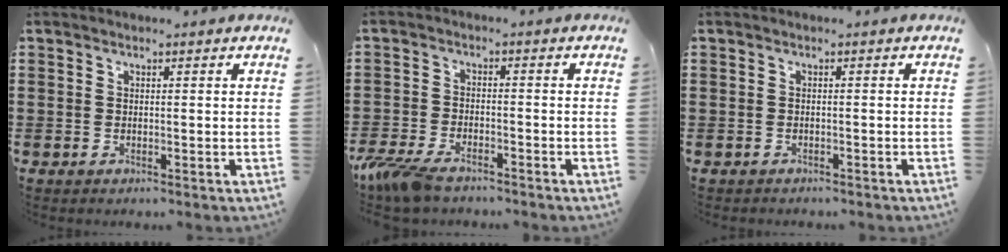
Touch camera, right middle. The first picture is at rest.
{"total": 5.6, "force": [-4.4, 1.5, 3.0], "torque": [-0.084, -0.009, -0.091]}
{"total": 0.6, "force": [-0.6, 0.1, 0.0], "torque": [0.000, 0.000, -0.012]}